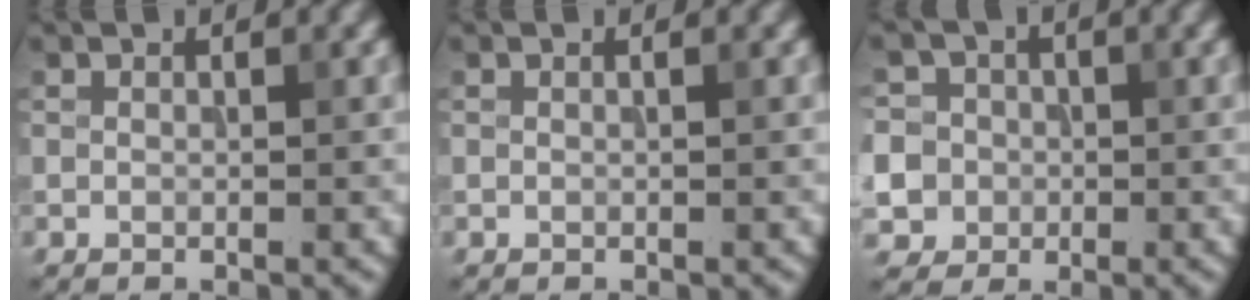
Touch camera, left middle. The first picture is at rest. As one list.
[{"total": 0.0}, {"total": 8.4, "force": [-1.0, 8.0, 2.4], "torque": [-0.059, 0.018, -0.036]}]